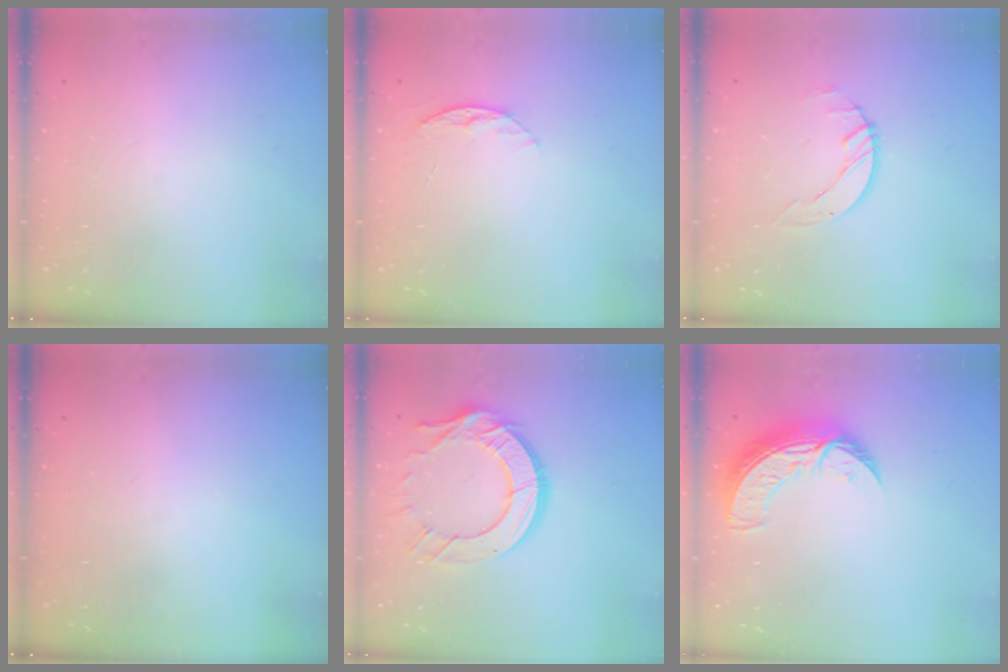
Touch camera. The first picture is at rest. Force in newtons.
{"total": 6.4, "press": 6.3, "slide": 0.7}
{"total": 2.9, "press": 2.8, "slide": 0.3}
{"total": 0.0}
{"total": 14.7, "press": 14.6, "slide": 1.2}
{"total": 11.0, "press": 10.9, "slide": 0.8}